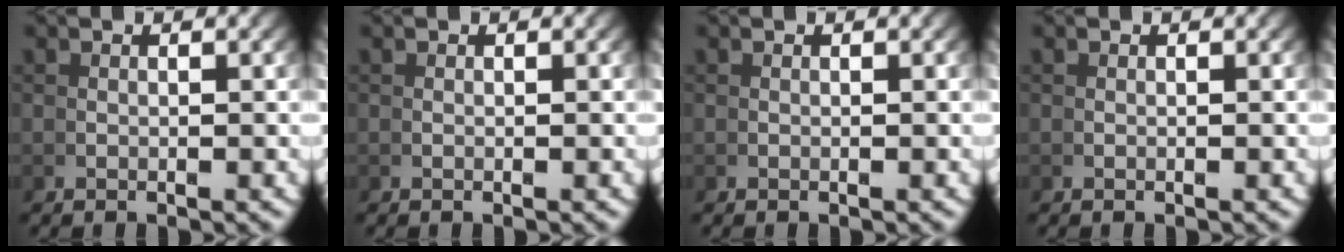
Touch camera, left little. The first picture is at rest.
{"total": 0.0}
{"total": 0.0}
{"total": 0.0}